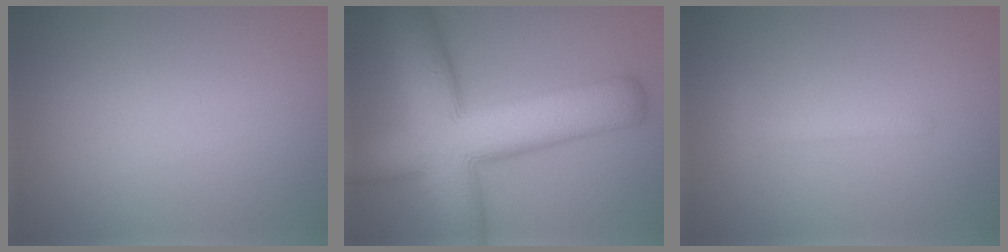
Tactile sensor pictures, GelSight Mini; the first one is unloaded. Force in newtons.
{"total": 13.6, "press": 13.5, "slide": 0.6}
{"total": 1.2, "press": 1.2, "slide": 0.1}